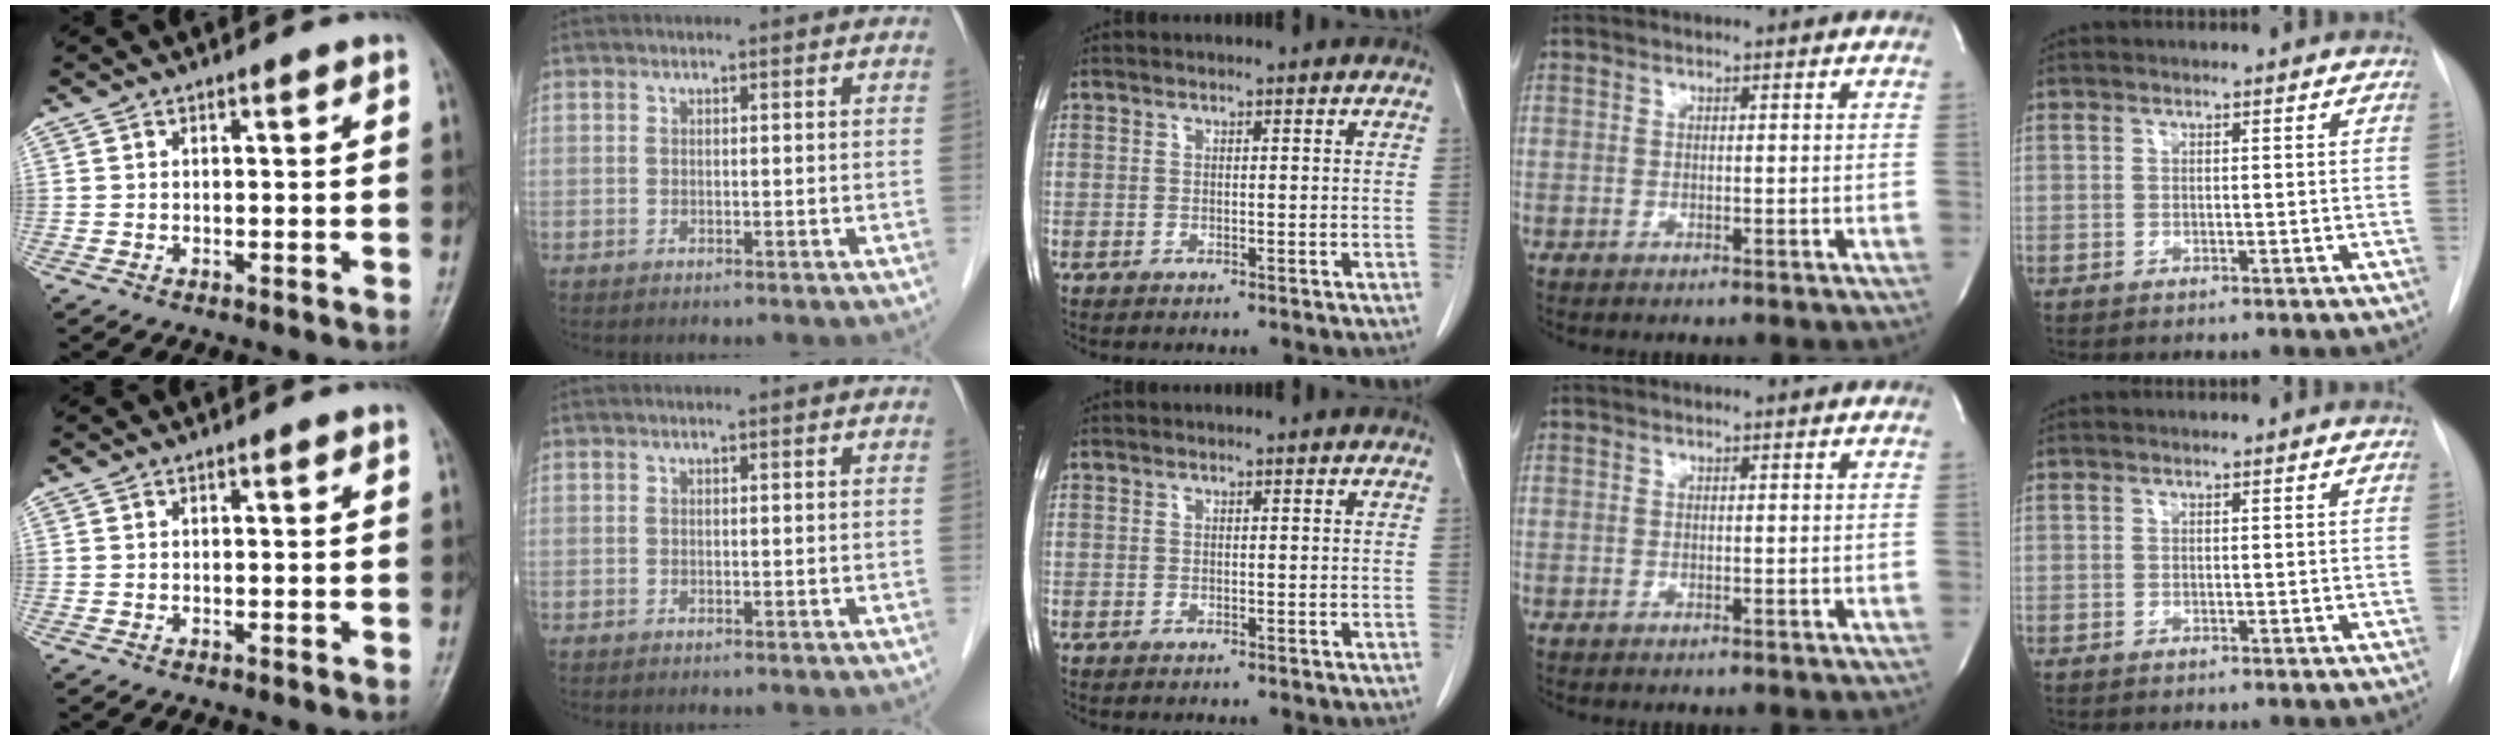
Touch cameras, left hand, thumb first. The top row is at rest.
{}